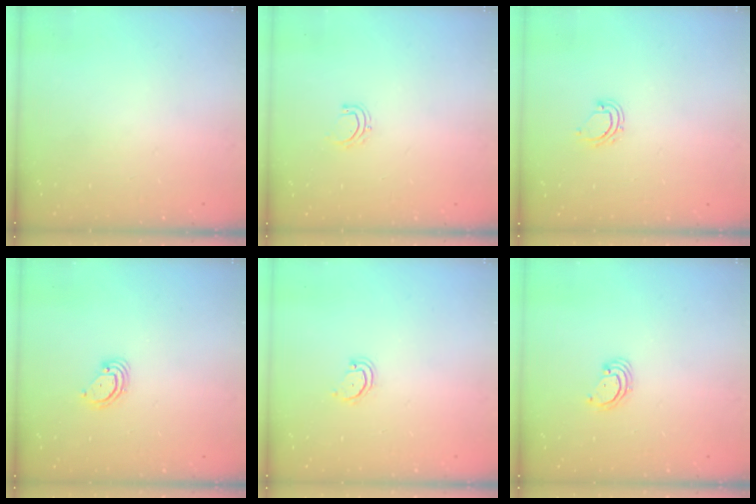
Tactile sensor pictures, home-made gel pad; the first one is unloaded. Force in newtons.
{"total": 4.8, "press": 4.7, "slide": 0.7}
{"total": 5.4, "press": 5.4, "slide": 0.4}
{"total": 3.8, "press": 3.8, "slide": 0.3}
{"total": 3.3, "press": 3.3, "slide": 0.3}
{"total": 2.4, "press": 2.4, "slide": 0.2}